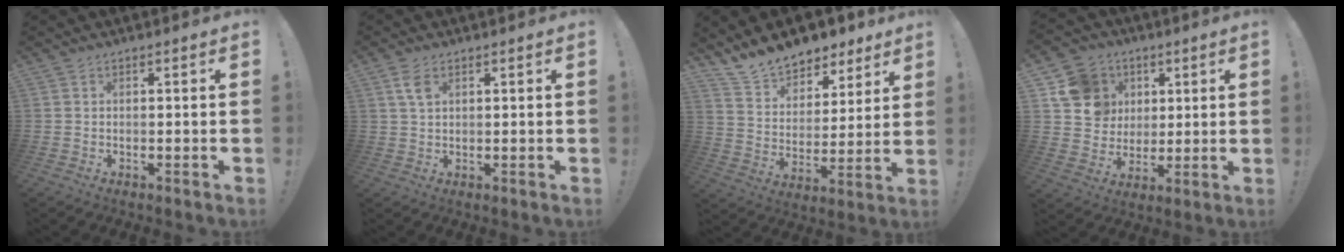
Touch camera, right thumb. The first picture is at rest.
{"total": 4.0, "force": [1.9, 2.1, 2.9], "torque": [-0.048, -0.003, 0.032]}
{"total": 12.9, "force": [11.3, 5.7, 2.6], "torque": [-0.063, -0.088, 0.210]}
{"total": 13.5, "force": [4.6, 11.9, 4.4], "torque": [-0.064, -0.010, 0.101]}